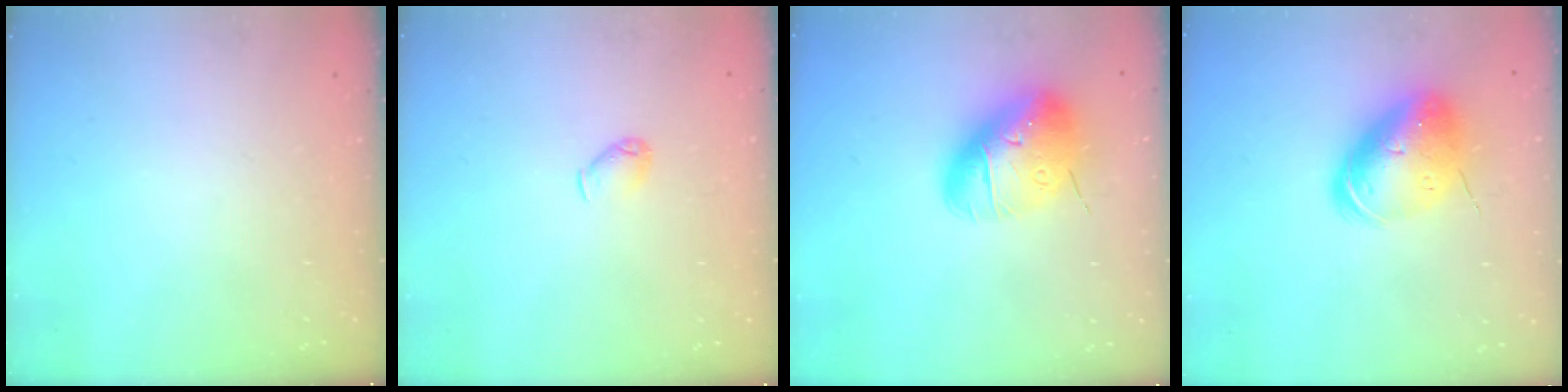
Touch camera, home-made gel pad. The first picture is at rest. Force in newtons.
{"total": 4.2, "press": 4.1, "slide": 0.9}
{"total": 18.5, "press": 18.3, "slide": 2.9}
{"total": 13.8, "press": 13.6, "slide": 2.6}